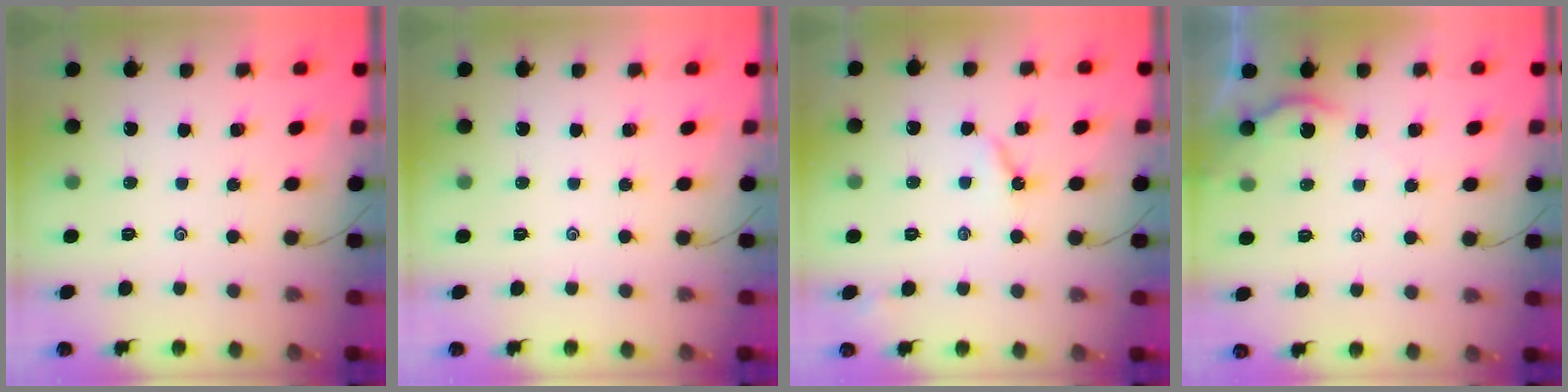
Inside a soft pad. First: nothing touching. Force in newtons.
{"total": 0.0}
{"total": 3.4, "press": 3.4, "slide": 0.6}
{"total": 2.3, "press": 2.2, "slide": 0.4}